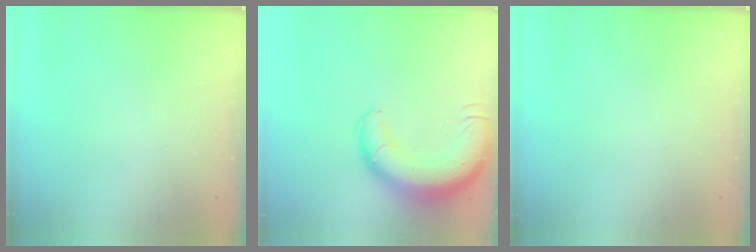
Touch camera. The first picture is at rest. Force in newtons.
{"total": 16.9, "press": 16.5, "slide": 3.9}
{"total": 0.0}